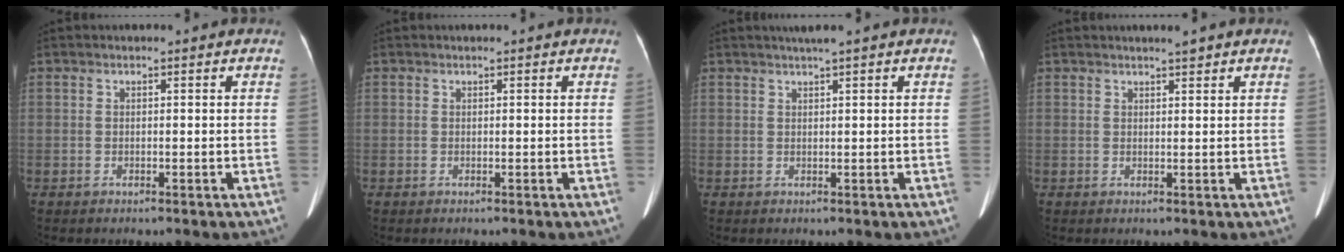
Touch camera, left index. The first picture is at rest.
{"total": 0.0}
{"total": 1.8, "force": [1.3, -0.4, 1.2], "torque": [-0.021, 0.007, 0.025]}
{"total": 1.2, "force": [1.0, 0.0, 0.6], "torque": [-0.012, 0.002, 0.017]}